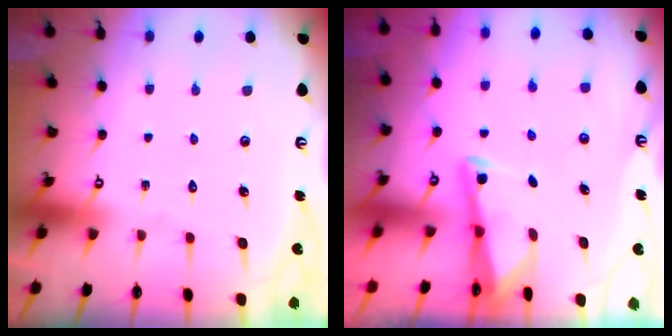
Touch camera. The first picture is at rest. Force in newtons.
{"total": 2.9, "press": 2.9, "slide": 0.1}